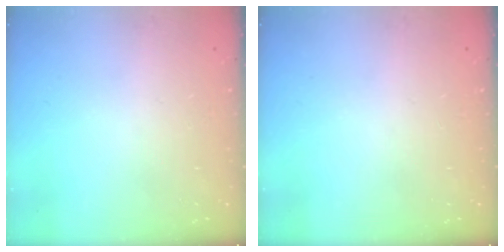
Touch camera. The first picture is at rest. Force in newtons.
{"total": 0.0}